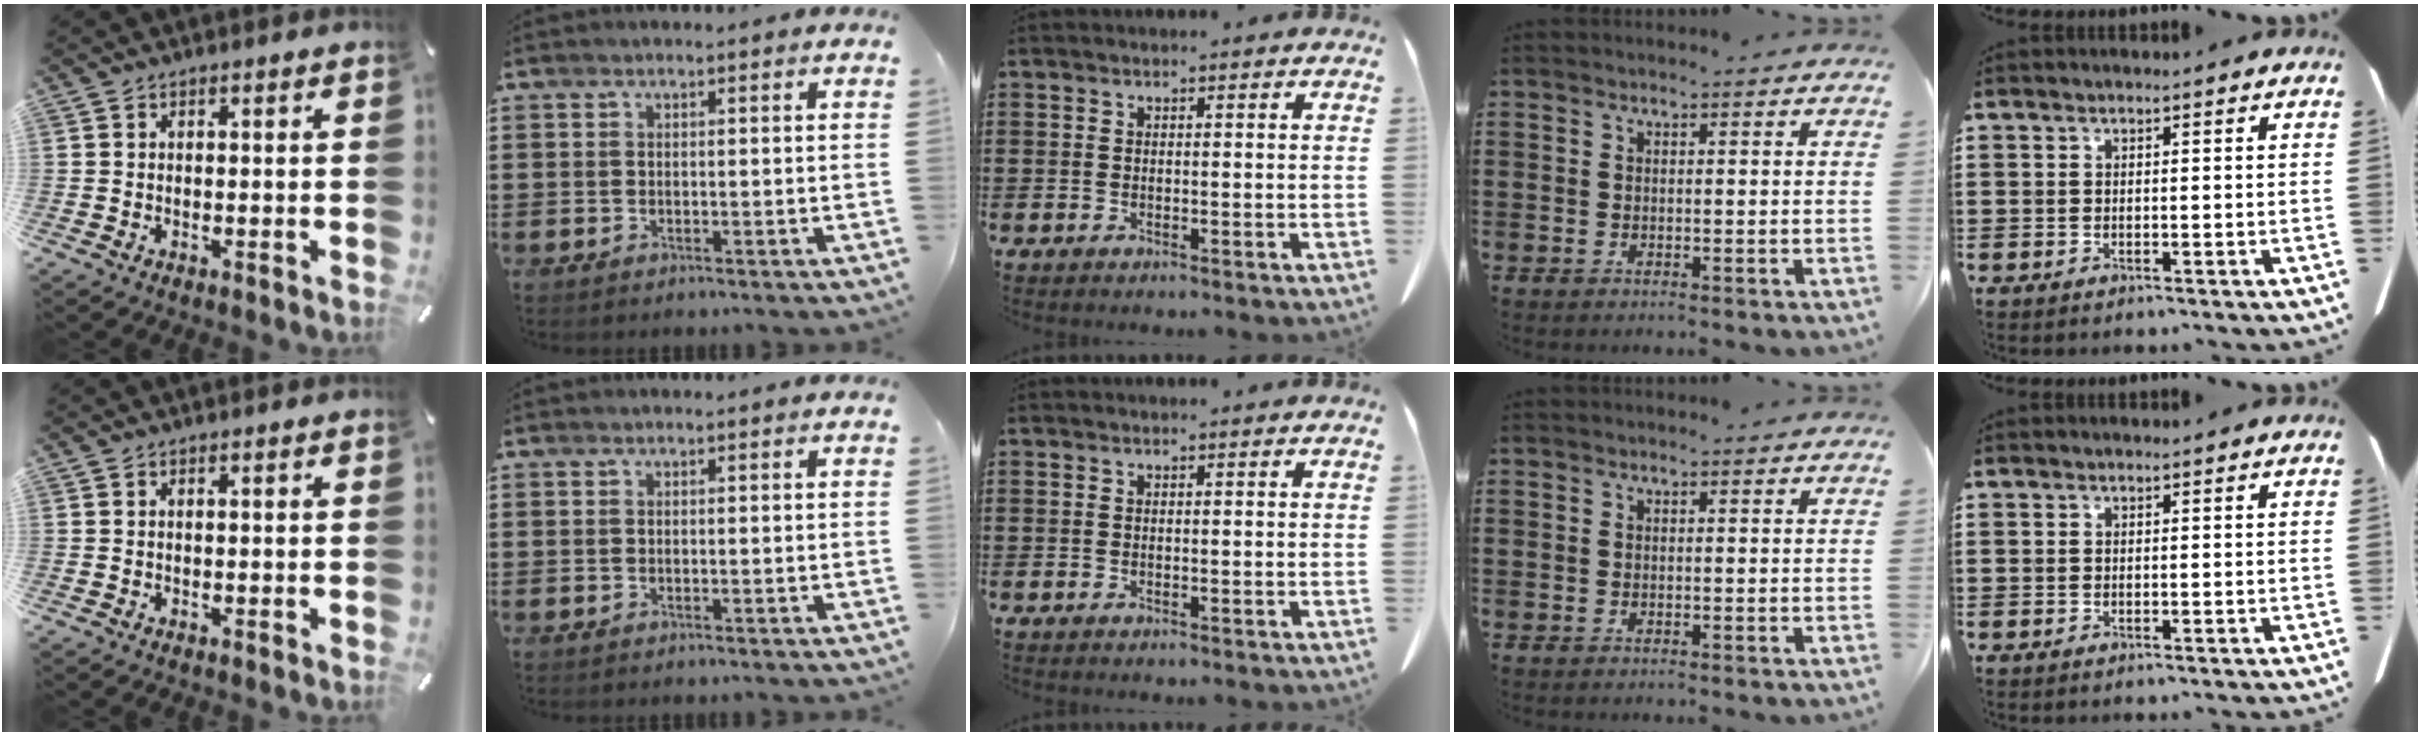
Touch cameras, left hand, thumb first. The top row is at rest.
{}